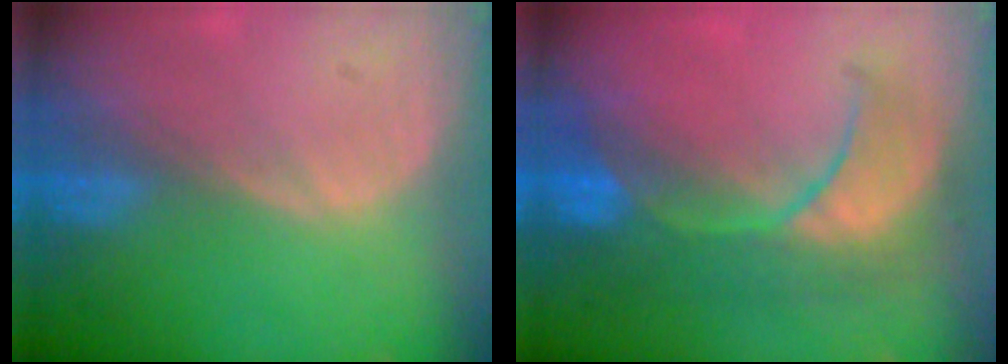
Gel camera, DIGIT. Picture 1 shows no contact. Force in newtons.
{"total": 8.6, "press": 8.5, "slide": 1.4}